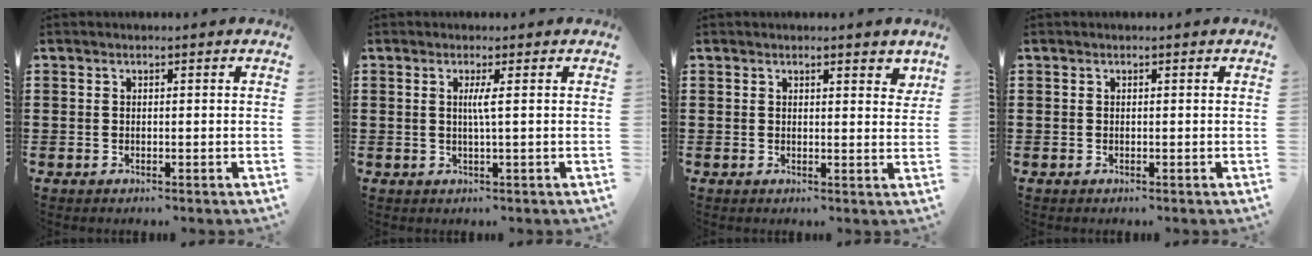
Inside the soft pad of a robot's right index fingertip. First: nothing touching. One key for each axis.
{"total": 2.2, "fx": 0.2, "fy": -0.5, "fz": 2.1, "tx": -0.041, "ty": -0.006, "tz": 0.000}
{"total": 2.1, "fx": 1.6, "fy": 0.7, "fz": 1.2, "tx": -0.010, "ty": 0.000, "tz": 0.026}
{"total": 0.0}